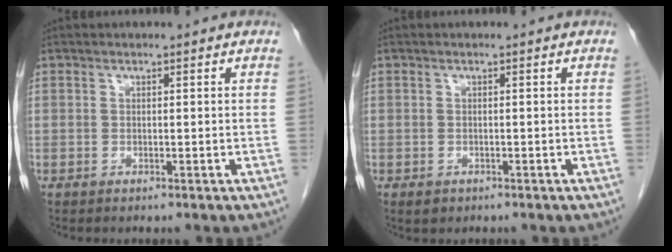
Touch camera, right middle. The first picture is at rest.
{"total": 1.2, "force": [-0.6, 0.9, 0.4], "torque": [-0.009, 0.002, -0.001]}